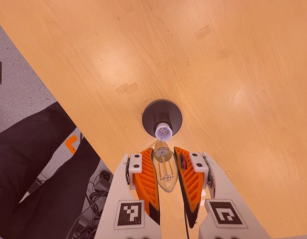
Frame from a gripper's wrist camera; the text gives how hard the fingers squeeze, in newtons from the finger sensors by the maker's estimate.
{"total": 23.5, "left": 25.8, "right": 21.1}